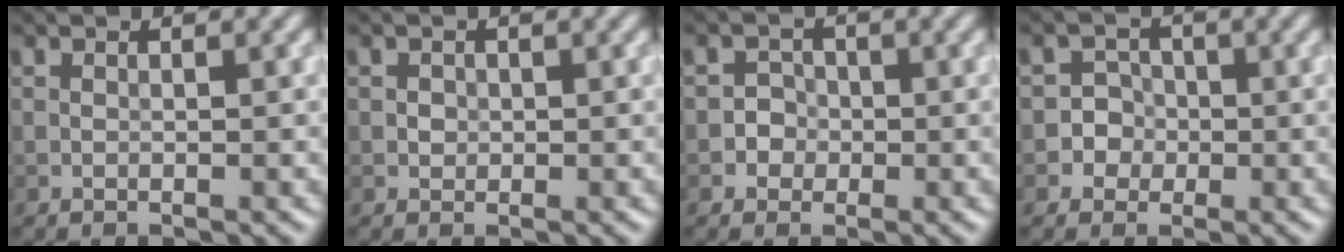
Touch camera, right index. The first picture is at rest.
{"total": 0.8, "force": [0.1, 0.7, 0.2], "torque": [0.001, -0.002, 0.001]}
{"total": 1.9, "force": [-0.5, 1.8, 0.2], "torque": [0.024, 0.003, -0.018]}
{"total": 2.9, "force": [-0.8, 2.7, 0.2], "torque": [0.027, 0.010, -0.028]}